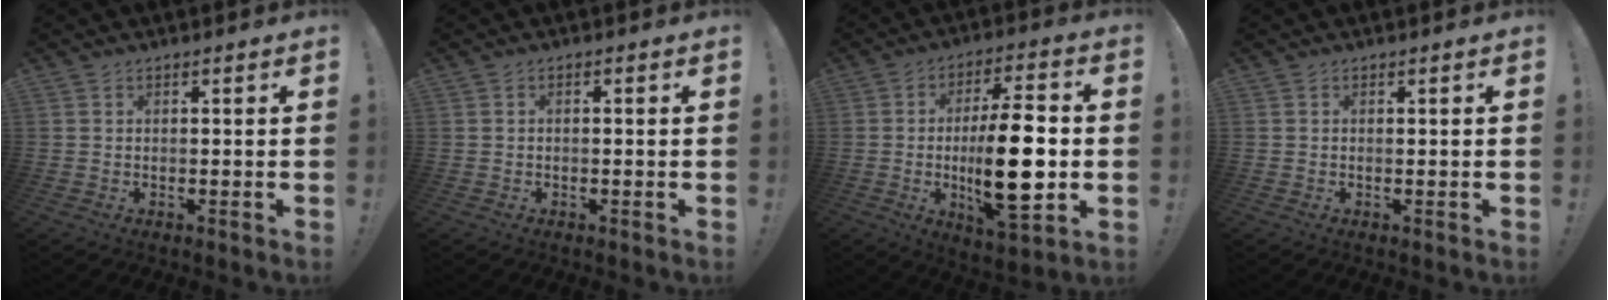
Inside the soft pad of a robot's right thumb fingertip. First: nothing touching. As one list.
[{"total": 0.8, "force": [-0.7, 0.1, 0.4], "torque": [-0.005, 0.001, -0.011]}, {"total": 19.4, "force": [-1.6, 6.6, 18.2], "torque": [-0.310, 0.000, -0.023]}, {"total": 0.0}]